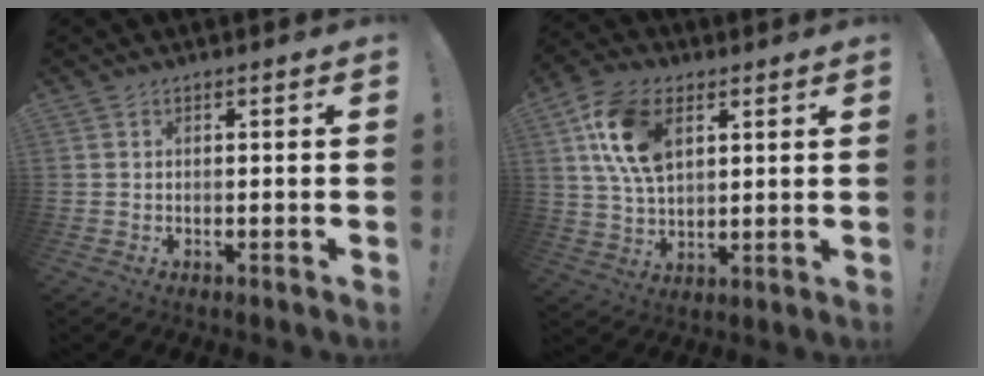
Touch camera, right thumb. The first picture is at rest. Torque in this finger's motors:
{"motor_torque": [1.97, 2.16, 0.44, -0.42, 0.06]}